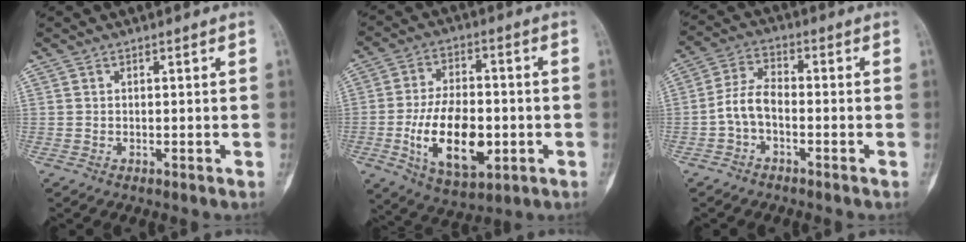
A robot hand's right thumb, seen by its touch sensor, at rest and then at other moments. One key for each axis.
{"total": 15.8, "fx": -3.4, "fy": 8.6, "fz": 12.8, "tx": -0.206, "ty": 0.007, "tz": -0.048}
{"total": 5.7, "fx": -1.9, "fy": 3.1, "fz": 4.4, "tx": -0.088, "ty": 0.027, "tz": -0.045}